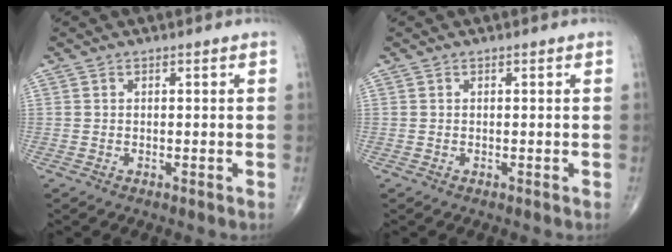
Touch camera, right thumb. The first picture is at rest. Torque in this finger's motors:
{"motor_torque": [0.01, 0.01, 0.02, 0.02, 0.00]}